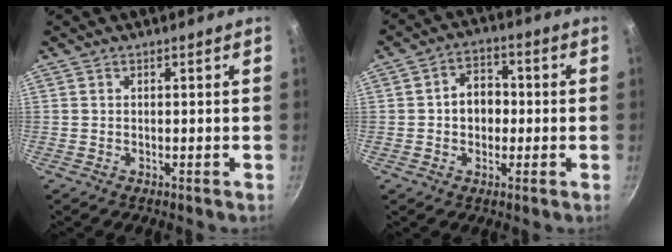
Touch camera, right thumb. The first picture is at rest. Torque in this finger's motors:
{"motor_torque": [-0.19, 0.30, 0.19, 0.05, 0.11]}